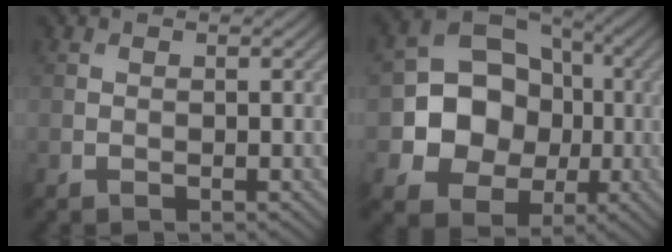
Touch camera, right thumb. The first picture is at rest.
{"total": 11.0, "force": [-1.2, 9.1, 5.9], "torque": [-0.112, -0.002, -0.037]}